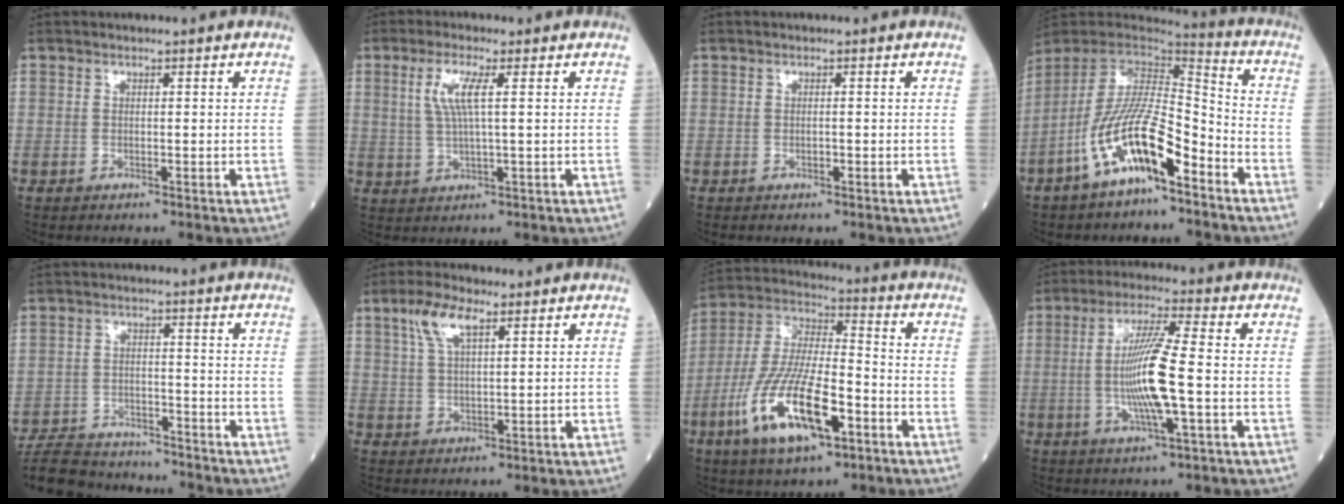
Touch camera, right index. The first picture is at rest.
{"total": 5.2, "force": [1.5, 0.4, 5.0], "torque": [-0.110, 0.003, 0.034]}
{"total": 0.6, "force": [-0.2, 0.2, 0.5], "torque": [-0.012, -0.002, -0.001]}
{"total": 14.5, "force": [-7.6, 3.7, 11.8], "torque": [-0.231, 0.002, -0.138]}
{"total": 12.8, "force": [-12.1, 3.3, 2.9], "torque": [-0.057, 0.015, -0.188]}
{"total": 6.3, "force": [3.5, 1.8, 4.9], "torque": [-0.109, 0.012, 0.070]}
{"total": 17.8, "force": [-7.1, 5.2, 15.4], "torque": [-0.322, -0.011, -0.124]}
{"total": 11.0, "force": [-1.4, 0.5, 11.0], "torque": [-0.214, -0.004, -0.030]}